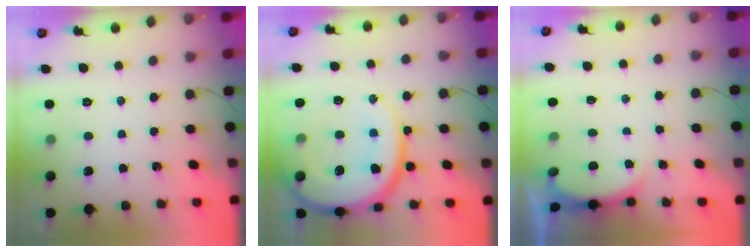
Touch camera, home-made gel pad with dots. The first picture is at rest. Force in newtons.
{"total": 23.5, "press": 23.3, "slide": 3.2}
{"total": 2.6, "press": 2.6, "slide": 0.6}